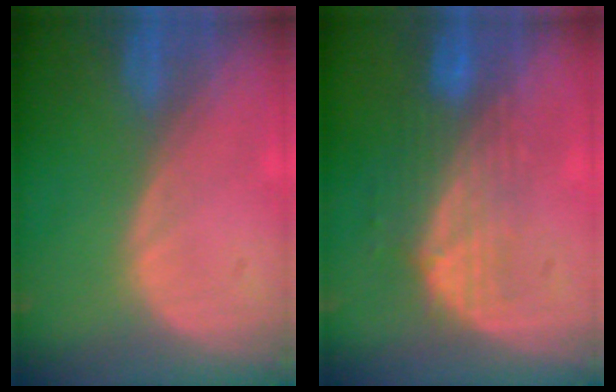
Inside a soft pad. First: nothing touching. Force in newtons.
{"total": 7.6, "press": 6.8, "slide": 3.3}